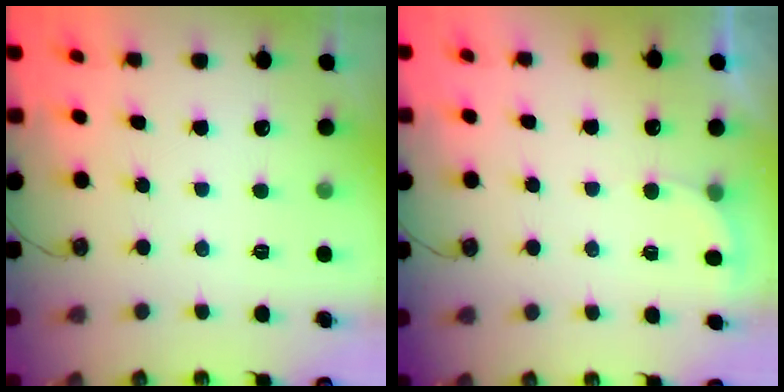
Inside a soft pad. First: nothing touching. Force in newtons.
{"total": 3.0, "press": 2.8, "slide": 1.0}